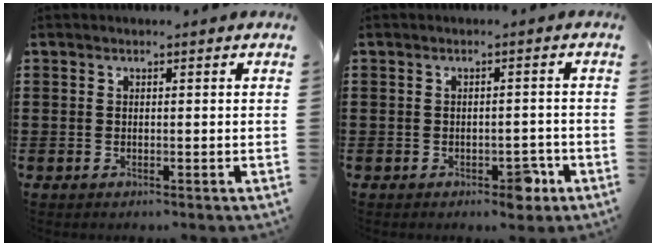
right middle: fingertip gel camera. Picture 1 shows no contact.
{"total": 3.1, "force": [-2.2, 1.3, 1.8], "torque": [-0.028, 0.005, -0.040]}